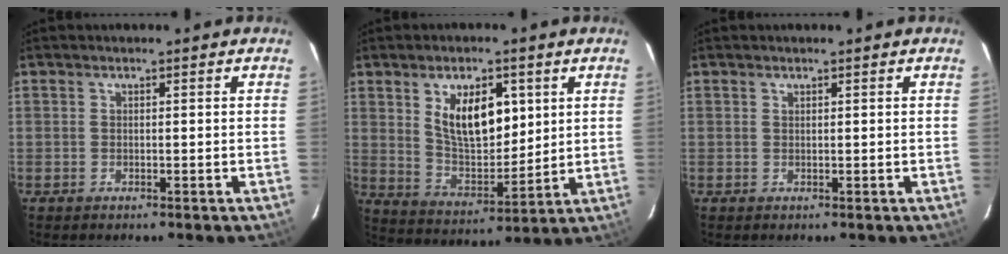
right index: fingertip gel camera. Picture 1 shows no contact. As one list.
[{"total": 12.3, "force": [4.5, 6.2, 9.6], "torque": [-0.164, 0.000, 0.094]}, {"total": 0.0}]